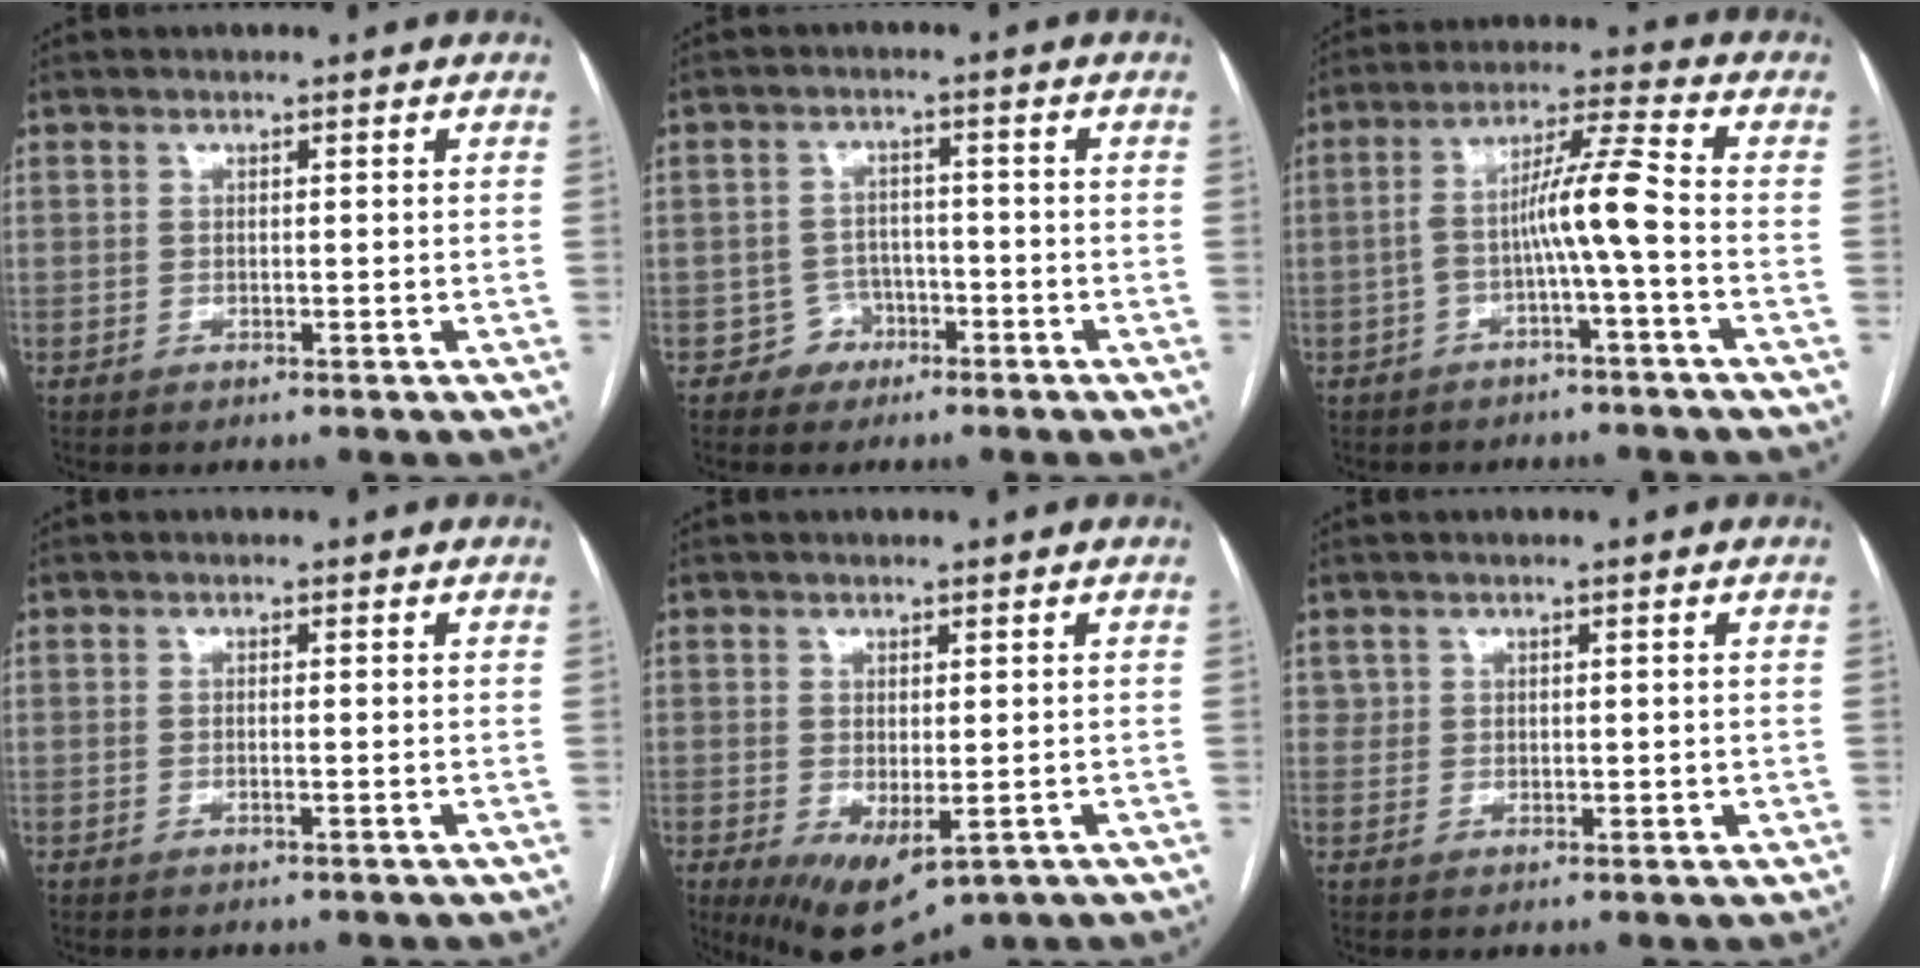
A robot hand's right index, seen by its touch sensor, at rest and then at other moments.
{"total": 3.5, "force": [-1.9, 3.0, -0.2], "torque": [0.012, 0.017, -0.029]}
{"total": 7.6, "force": [-2.0, -0.4, 7.4], "torque": [-0.133, 0.027, -0.033]}
{"total": 0.6, "force": [-0.2, 0.0, 0.5], "torque": [-0.010, 0.001, -0.003]}
{"total": 8.5, "force": [-3.6, 3.9, 6.7], "torque": [-0.112, -0.024, -0.041]}
{"total": 1.8, "force": [0.7, 1.6, 0.5], "torque": [-0.005, 0.001, 0.015]}